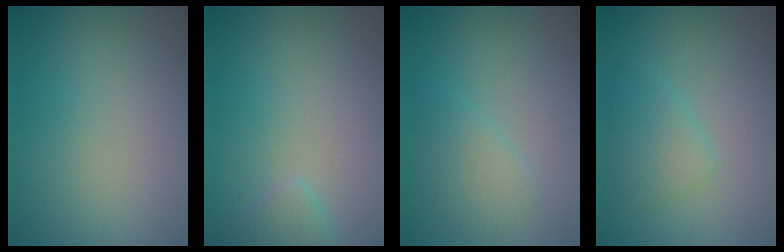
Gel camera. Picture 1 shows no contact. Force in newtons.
{"total": 1.6, "press": 1.6, "slide": 0.1}
{"total": 2.3, "press": 2.3, "slide": 0.2}
{"total": 2.4, "press": 2.4, "slide": 0.1}